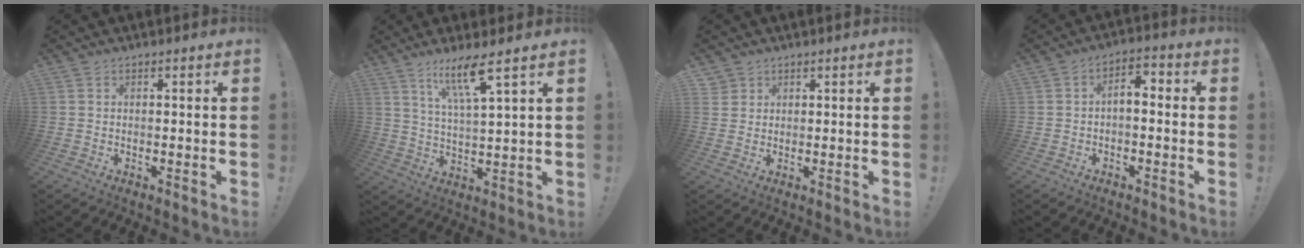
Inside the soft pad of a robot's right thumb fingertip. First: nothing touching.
{"total": 10.7, "force": [6.9, 1.1, 8.2], "torque": [-0.139, -0.030, 0.109]}
{"total": 2.2, "force": [1.5, 1.6, 0.1], "torque": [0.001, -0.010, 0.028]}
{"total": 4.3, "force": [-1.4, 2.3, 3.4], "torque": [-0.054, 0.009, -0.026]}